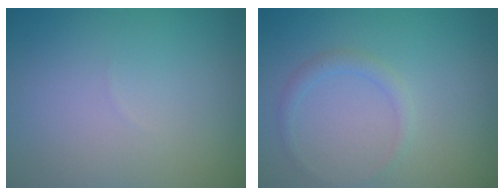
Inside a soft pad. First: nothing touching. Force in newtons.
{"total": 1.2, "press": 1.2, "slide": 0.2}